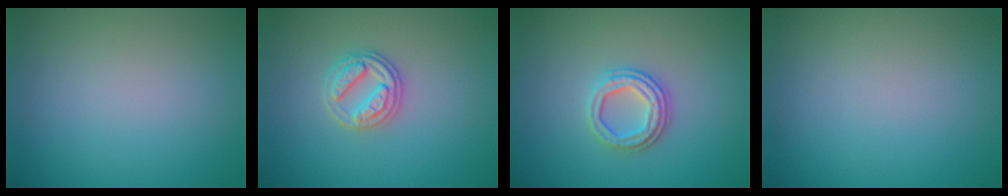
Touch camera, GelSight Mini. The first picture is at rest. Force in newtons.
{"total": 2.7, "press": 2.7, "slide": 0.5}
{"total": 3.1, "press": 2.6, "slide": 1.6}
{"total": 0.0}